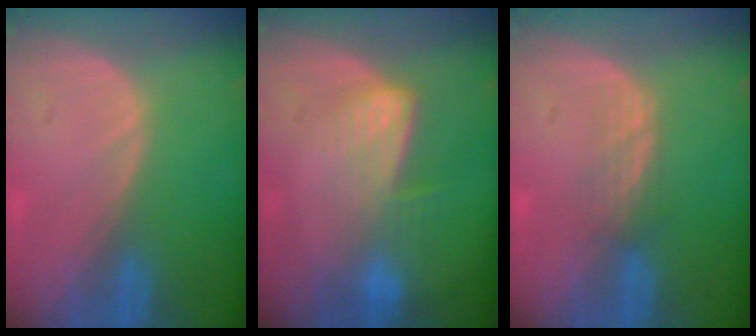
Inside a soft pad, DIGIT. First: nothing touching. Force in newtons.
{"total": 7.1, "press": 6.0, "slide": 3.9}
{"total": 2.5, "press": 2.3, "slide": 0.9}